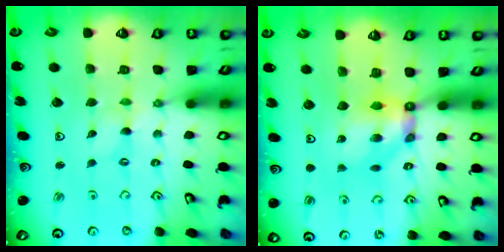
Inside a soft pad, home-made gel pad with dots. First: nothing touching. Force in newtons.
{"total": 6.9, "press": 6.9, "slide": 0.4}